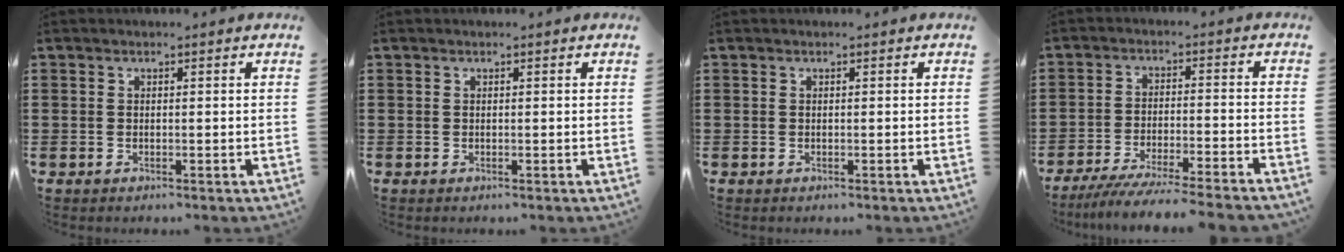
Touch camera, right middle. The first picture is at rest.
{"total": 0.0}
{"total": 0.0}
{"total": 6.1, "force": [-5.8, -0.3, 2.0], "torque": [-0.047, -0.016, -0.115]}